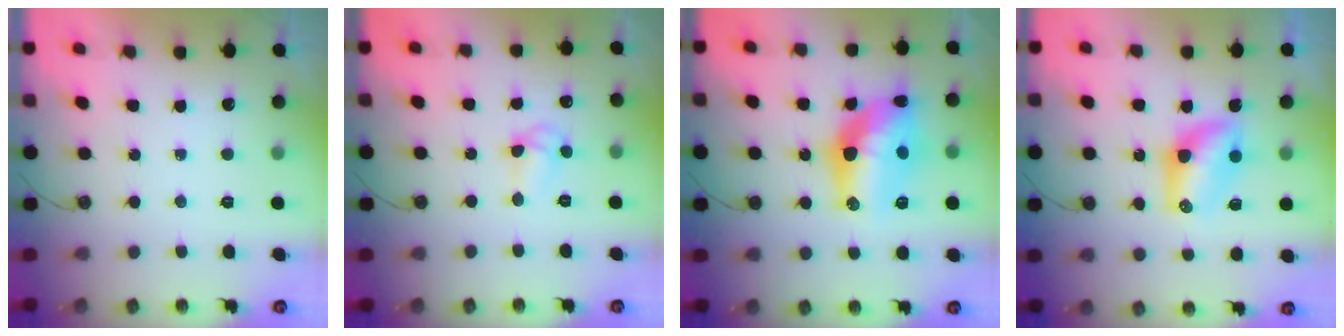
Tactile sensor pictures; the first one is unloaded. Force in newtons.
{"total": 5.7, "press": 5.7, "slide": 0.4}
{"total": 16.9, "press": 16.4, "slide": 4.1}
{"total": 7.4, "press": 7.4, "slide": 0.5}